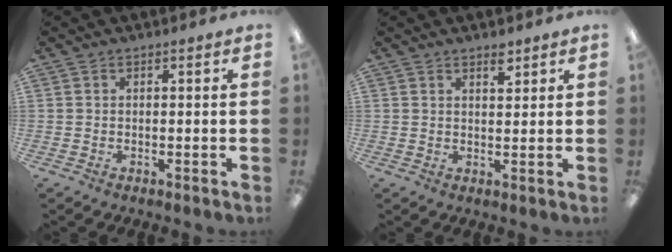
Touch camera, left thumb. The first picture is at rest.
{"total": 3.1, "force": [2.5, 1.2, 1.4], "torque": [-0.008, -0.014, 0.040]}